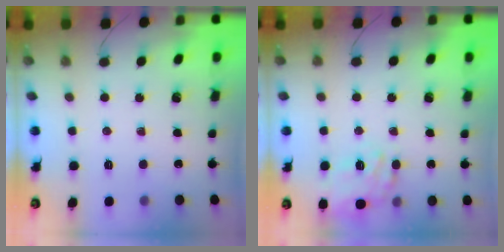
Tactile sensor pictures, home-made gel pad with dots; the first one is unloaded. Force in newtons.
{"total": 17.0, "press": 16.8, "slide": 2.4}